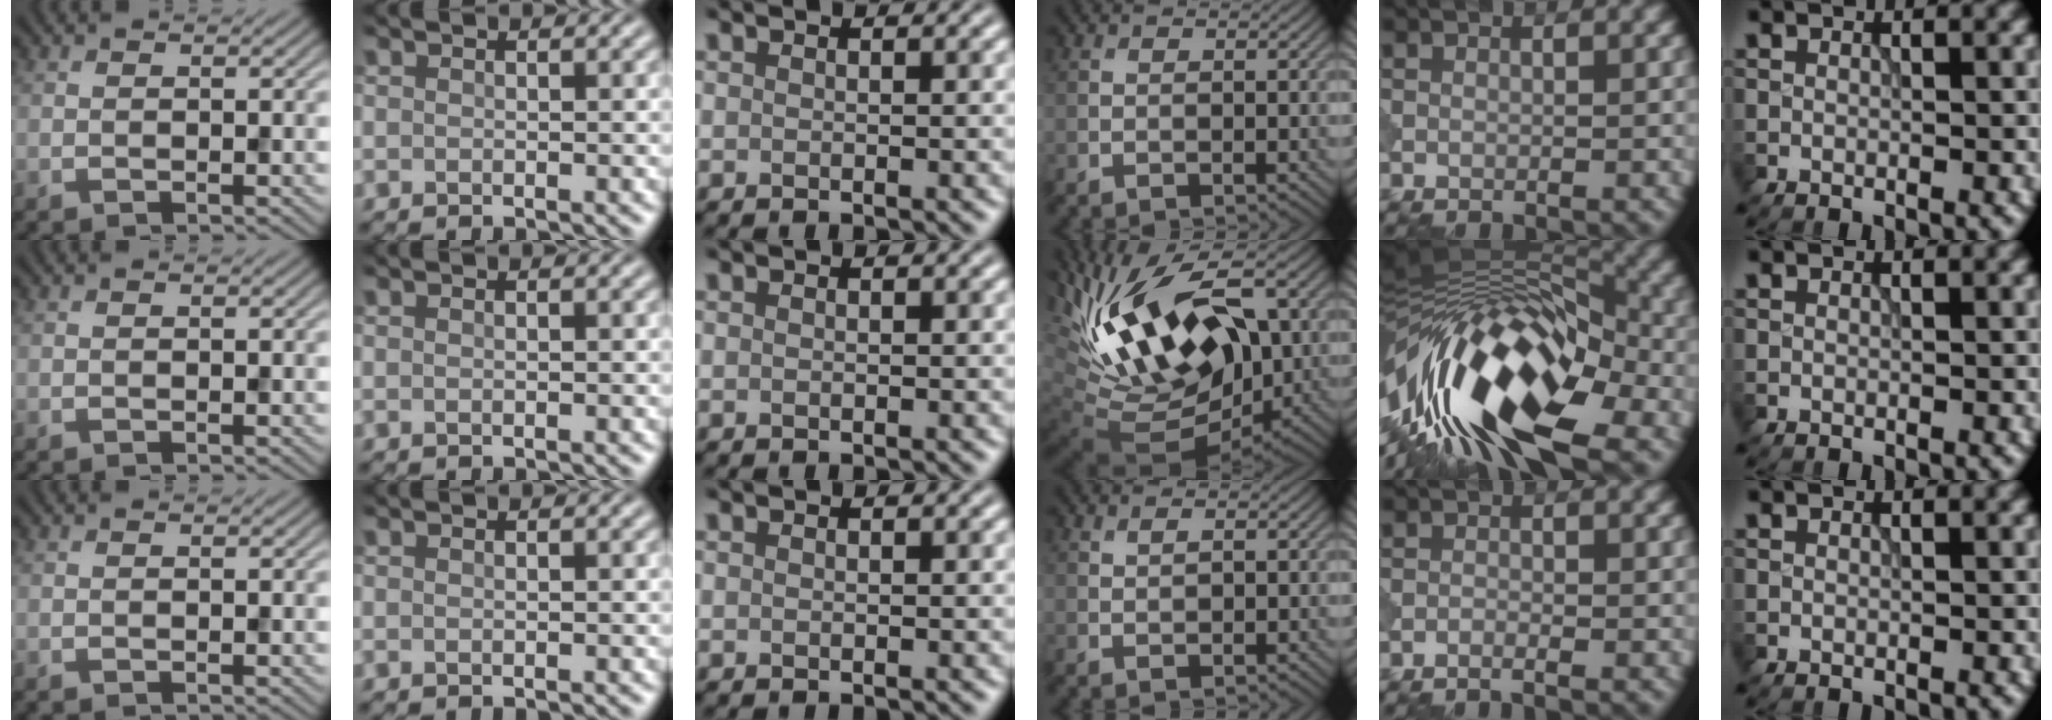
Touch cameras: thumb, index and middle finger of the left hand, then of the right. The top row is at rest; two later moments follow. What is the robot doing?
{"motion": "extract", "object": "peg toy"}